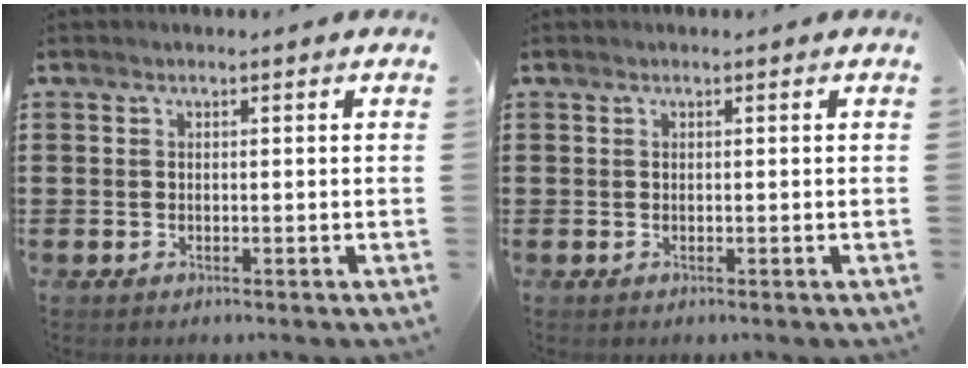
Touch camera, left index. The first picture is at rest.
{"total": 0.0}